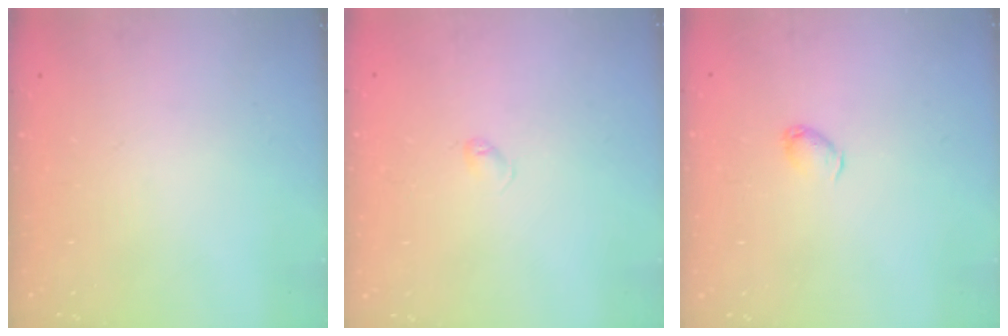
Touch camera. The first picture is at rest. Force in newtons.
{"total": 2.4, "press": 2.4, "slide": 0.4}
{"total": 2.9, "press": 2.8, "slide": 0.6}